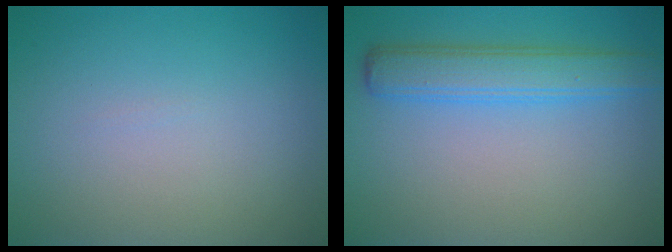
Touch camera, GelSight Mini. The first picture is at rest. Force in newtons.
{"total": 4.0, "press": 4.0, "slide": 0.1}